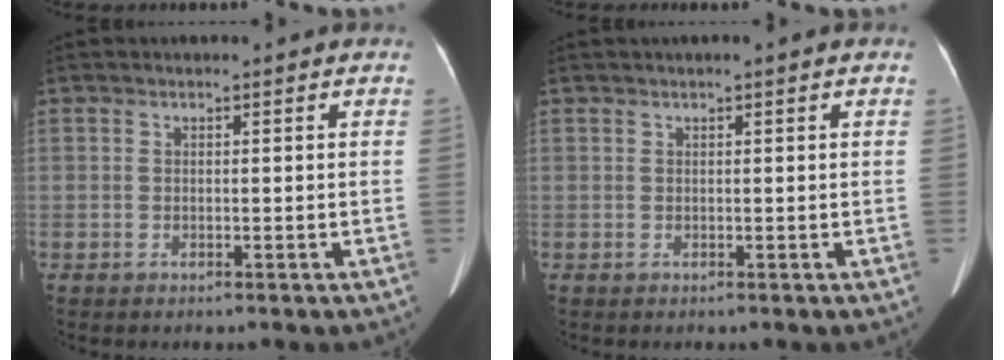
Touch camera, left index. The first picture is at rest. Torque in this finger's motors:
{"motor_torque": [1.02, -1.12, 0.24, 0.04]}